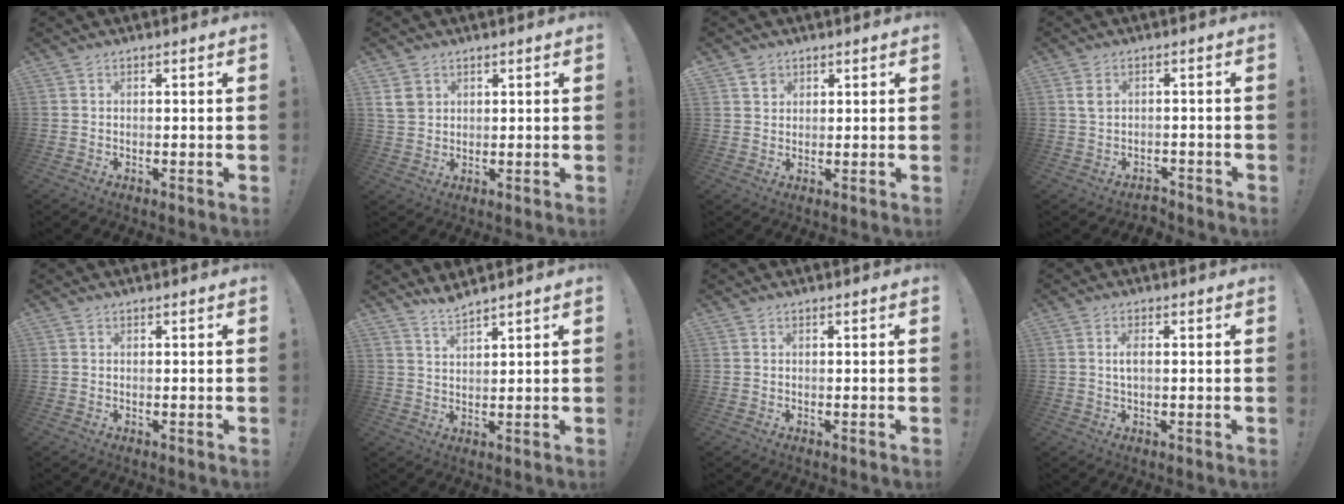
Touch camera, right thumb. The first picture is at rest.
{"total": 5.2, "force": [2.4, 4.1, 2.2], "torque": [-0.029, -0.004, 0.048]}
{"total": 2.9, "force": [1.8, 2.2, 0.2], "torque": [-0.002, -0.006, 0.033]}
{"total": 2.9, "force": [-0.5, 2.1, 1.9], "torque": [-0.034, 0.004, -0.010]}
{"total": 0.0}
{"total": 3.7, "force": [3.5, -0.2, 1.3], "torque": [-0.026, -0.022, 0.061]}
{"total": 0.0}
{"total": 2.4, "force": [0.2, 0.7, 2.3], "torque": [-0.041, 0.000, 0.002]}